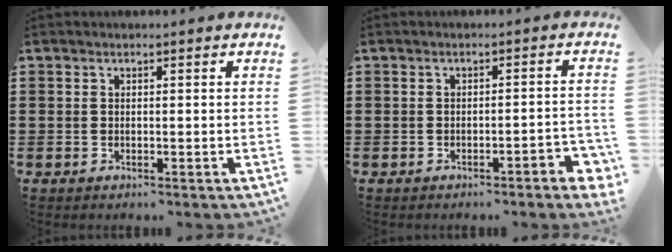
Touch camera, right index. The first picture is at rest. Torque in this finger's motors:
{"motor_torque": [0.08, -0.06, 0.11, 0.01]}